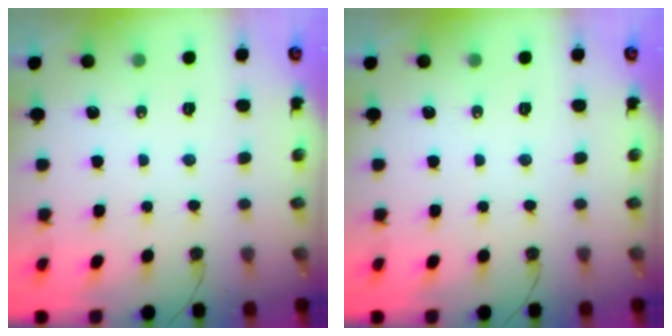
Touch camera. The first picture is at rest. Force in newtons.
{"total": 0.0}